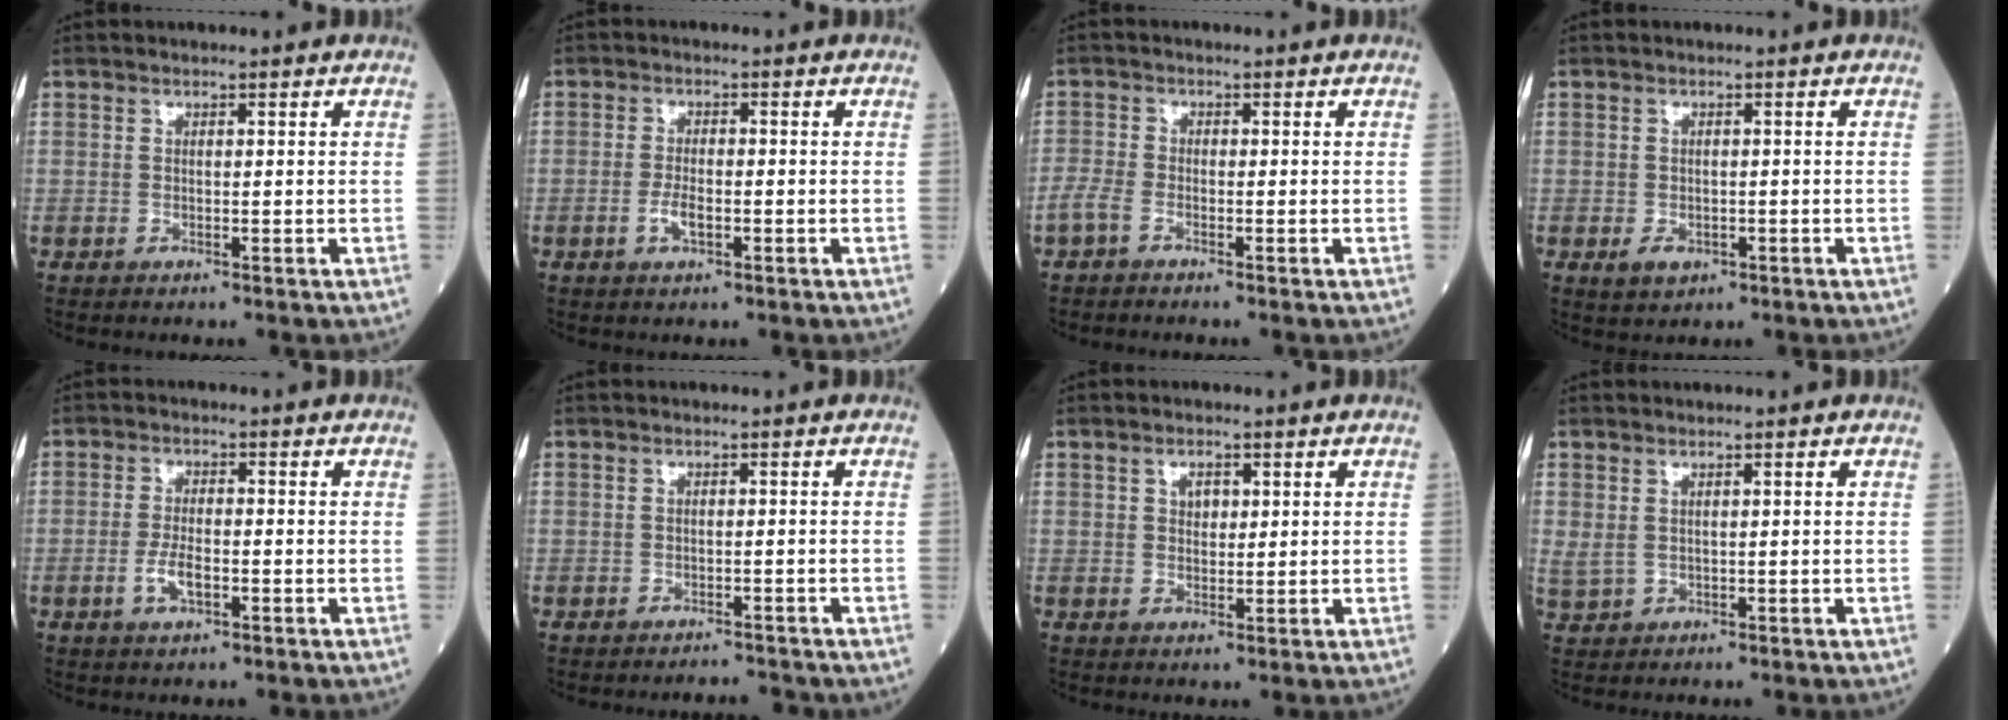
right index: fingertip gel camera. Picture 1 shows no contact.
{"total": 2.8, "force": [-1.0, 0.9, 2.4], "torque": [-0.051, 0.000, -0.018]}
{"total": 2.5, "force": [-1.7, 1.0, 1.6], "torque": [-0.040, 0.000, -0.037]}
{"total": 2.6, "force": [-1.1, 1.8, 1.4], "torque": [-0.020, 0.000, -0.004]}
{"total": 3.7, "force": [-1.3, 1.2, 3.2], "torque": [-0.067, 0.001, -0.025]}
{"total": 1.5, "force": [-1.5, 0.3, 0.1], "torque": [-0.001, -0.005, -0.017]}
{"total": 2.5, "force": [0.9, 1.6, 1.7], "torque": [-0.027, 0.003, 0.016]}
{"total": 1.9, "force": [0.5, 1.3, 1.3], "torque": [-0.034, 0.009, 0.019]}